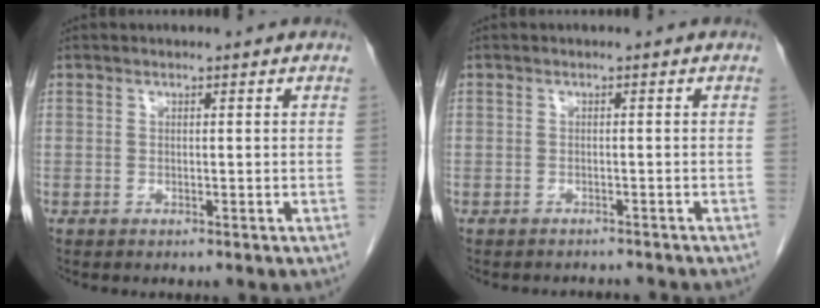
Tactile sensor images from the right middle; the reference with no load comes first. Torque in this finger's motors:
{"motor_torque": [-1.11, -1.03, -0.51, -0.17]}